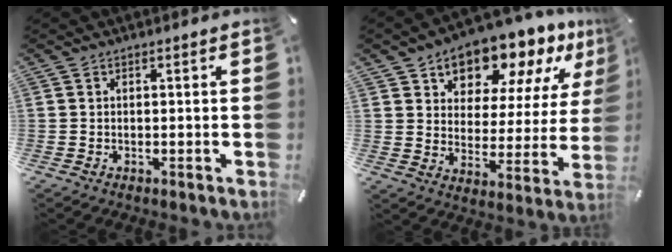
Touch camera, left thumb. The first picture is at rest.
{"total": 13.0, "force": [11.2, 5.9, 2.6], "torque": [-0.050, -0.100, 0.199]}